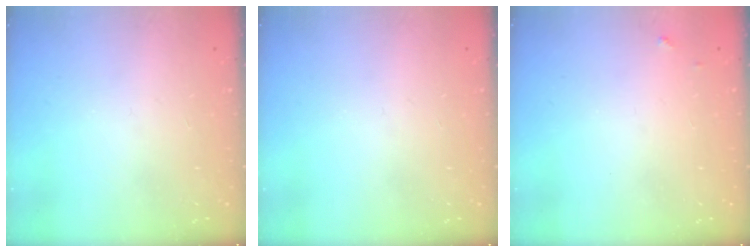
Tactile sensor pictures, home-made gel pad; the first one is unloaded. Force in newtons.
{"total": 0.0}
{"total": 3.5, "press": 3.5, "slide": 0.2}